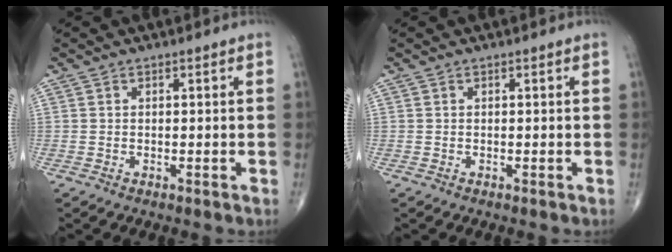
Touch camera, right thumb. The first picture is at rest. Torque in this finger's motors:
{"motor_torque": [-0.04, 0.04, 0.13, 0.13, 0.00]}